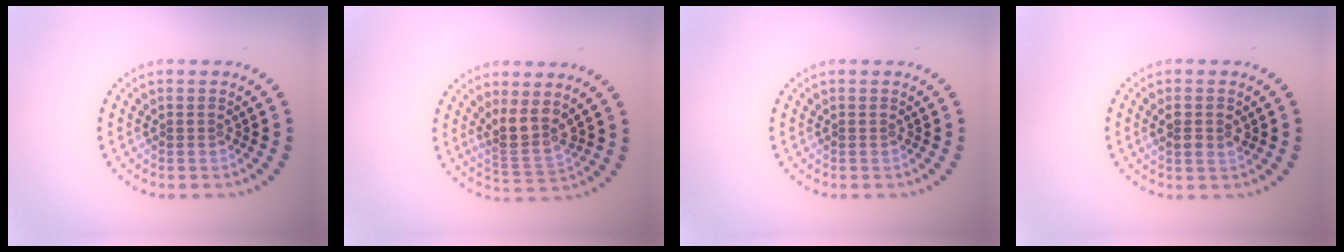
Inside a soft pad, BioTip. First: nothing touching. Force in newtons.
{"total": 3.0, "press": 2.2, "slide": 2.0}
{"total": 0.0}
{"total": 1.9, "press": 1.8, "slide": 0.5}